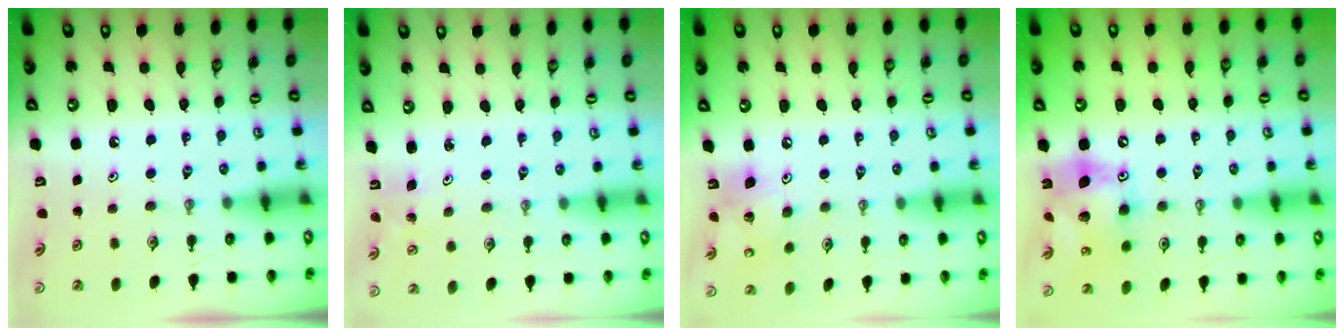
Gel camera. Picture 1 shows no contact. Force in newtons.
{"total": 1.9, "press": 1.9, "slide": 0.2}
{"total": 15.6, "press": 15.4, "slide": 2.8}
{"total": 16.6, "press": 16.5, "slide": 1.8}